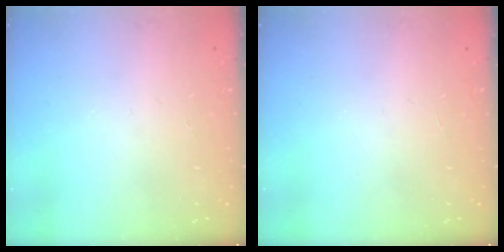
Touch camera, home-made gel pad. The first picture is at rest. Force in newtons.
{"total": 0.0}